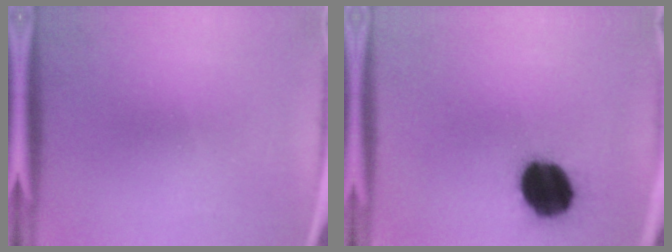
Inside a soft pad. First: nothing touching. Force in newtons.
{"total": 17.1}